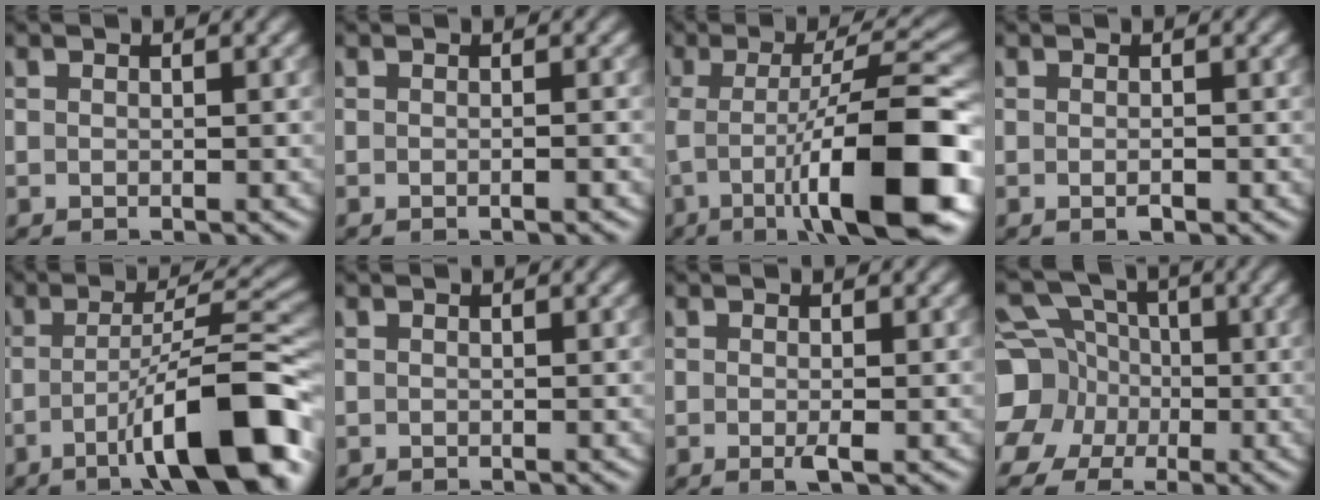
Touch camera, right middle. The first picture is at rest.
{"total": 1.6, "force": [-0.3, 0.6, 1.5], "torque": [-0.005, -0.005, -0.014]}
{"total": 12.4, "force": [-3.1, 3.0, 11.6], "torque": [-0.173, 0.007, -0.049]}
{"total": 0.9, "force": [-0.4, 0.2, 0.8], "torque": [-0.014, -0.003, -0.006]}
{"total": 11.2, "force": [-4.7, 2.1, 10.0], "torque": [-0.133, 0.013, -0.077]}
{"total": 0.0}
{"total": 1.2, "force": [-0.3, 0.1, 1.1], "torque": [-0.022, -0.006, -0.006]}
{"total": 10.6, "force": [-1.4, 9.6, 4.4], "torque": [-0.133, 0.011, -0.052]}